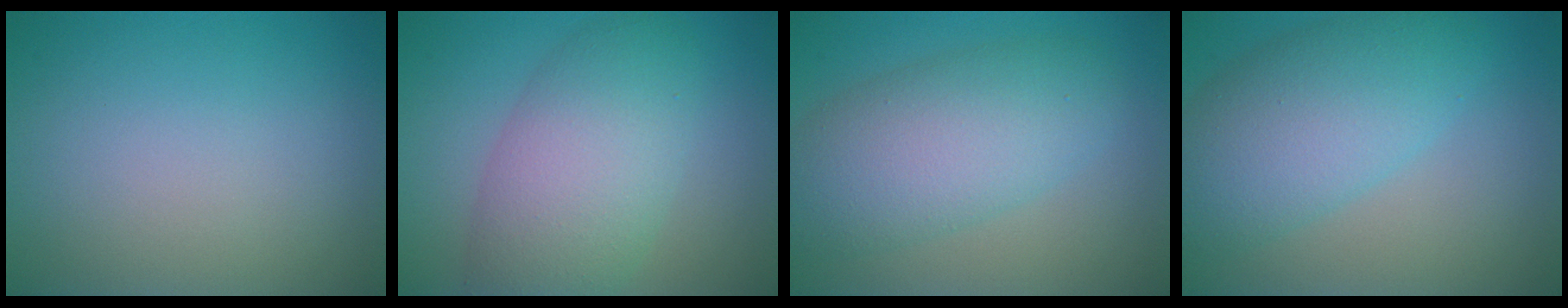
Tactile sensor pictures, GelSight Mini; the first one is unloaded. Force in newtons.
{"total": 7.3, "press": 7.3, "slide": 0.5}
{"total": 6.8, "press": 6.8, "slide": 0.2}
{"total": 7.2, "press": 7.2, "slide": 0.2}